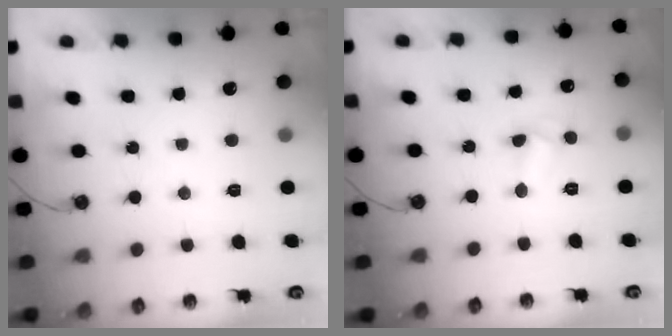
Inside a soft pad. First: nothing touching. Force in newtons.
{"total": 4.7, "press": 4.6, "slide": 0.5}